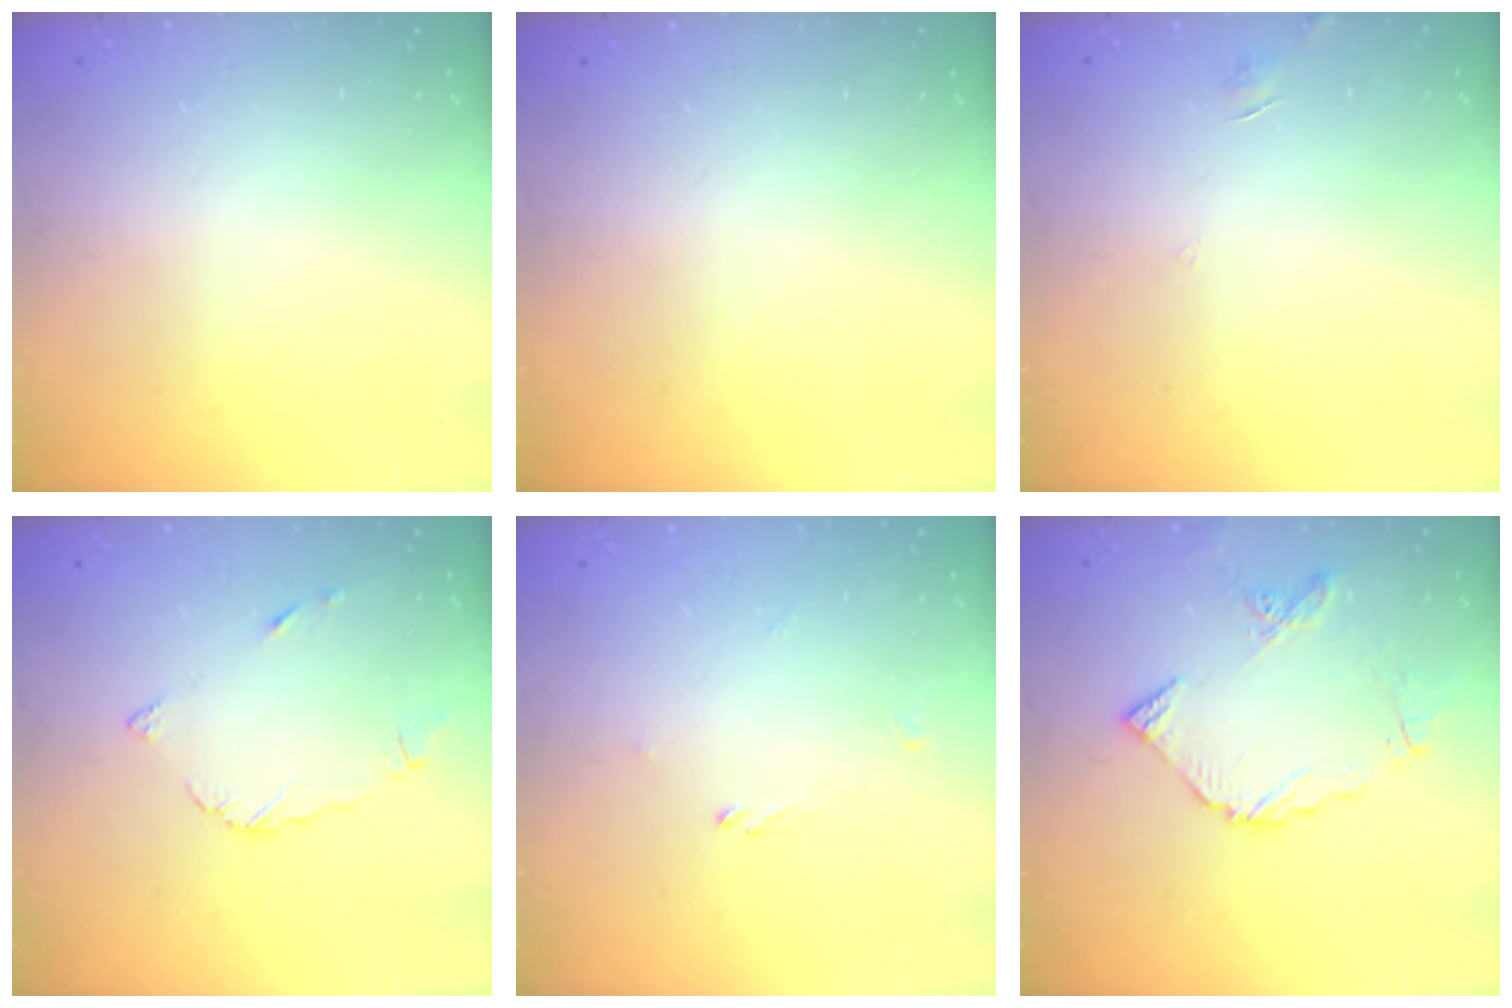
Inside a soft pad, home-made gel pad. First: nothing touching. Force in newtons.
{"total": 0.0}
{"total": 3.4, "press": 3.4, "slide": 0.3}
{"total": 5.3, "press": 5.2, "slide": 0.6}
{"total": 0.0}
{"total": 9.1, "press": 9.1, "slide": 0.7}